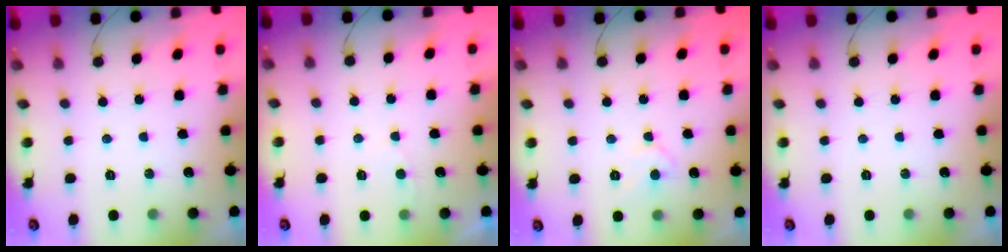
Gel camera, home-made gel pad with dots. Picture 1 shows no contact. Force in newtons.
{"total": 1.9, "press": 1.9, "slide": 0.3}
{"total": 5.4, "press": 5.3, "slide": 0.8}
{"total": 0.0}